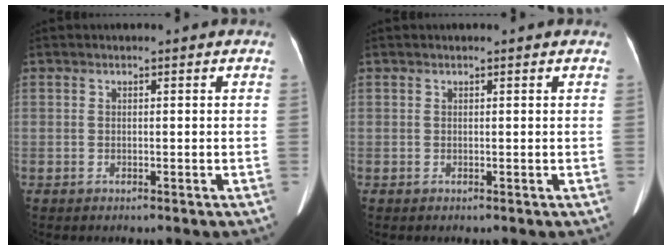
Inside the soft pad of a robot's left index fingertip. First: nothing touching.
{"total": 0.8, "force": [0.7, 0.0, 0.3], "torque": [-0.007, 0.008, 0.009]}